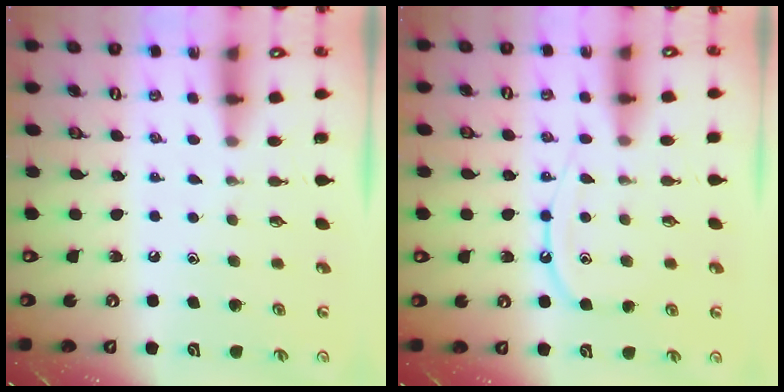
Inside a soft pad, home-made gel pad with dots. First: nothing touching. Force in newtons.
{"total": 9.8, "press": 9.7, "slide": 0.9}